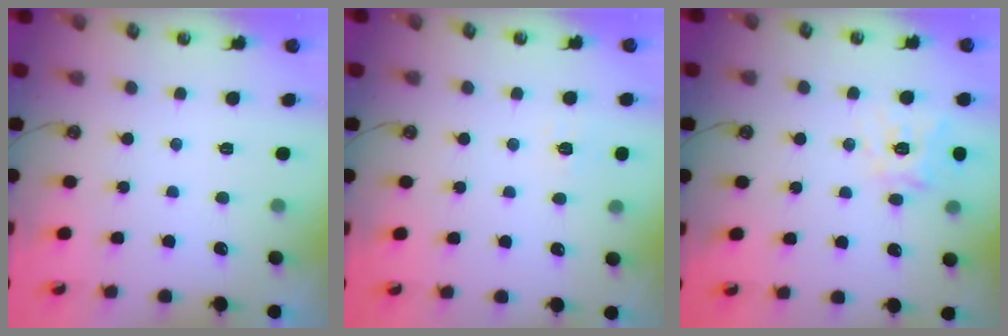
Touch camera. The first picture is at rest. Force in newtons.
{"total": 5.6, "press": 5.6, "slide": 0.5}
{"total": 12.6, "press": 12.5, "slide": 1.6}